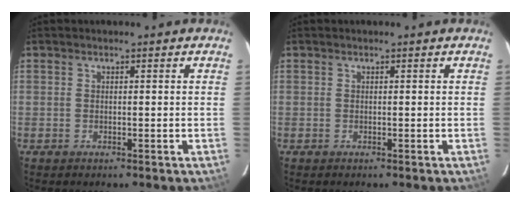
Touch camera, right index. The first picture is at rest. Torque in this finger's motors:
{"motor_torque": [0.00, 0.00, 0.03, 0.00]}